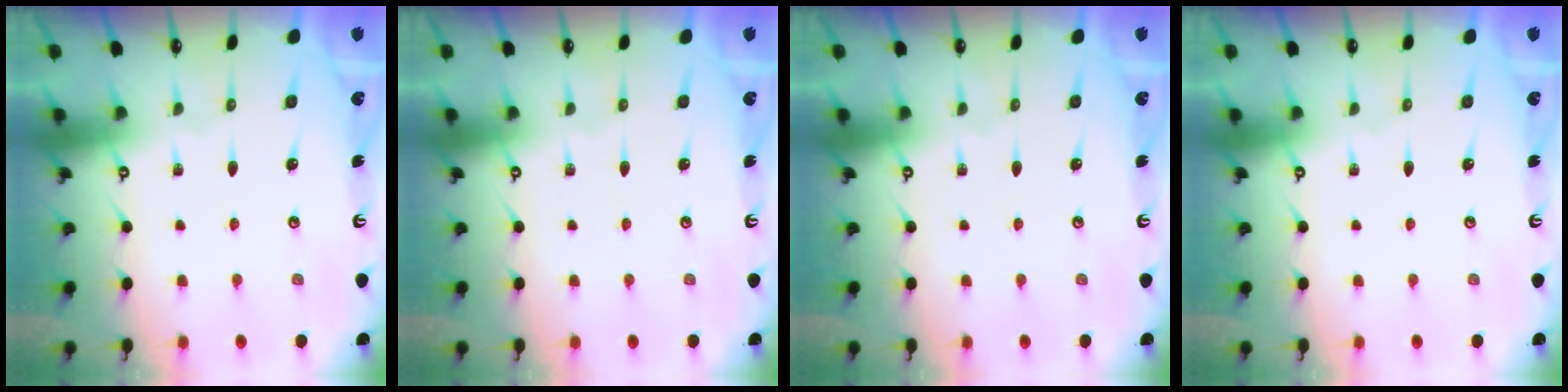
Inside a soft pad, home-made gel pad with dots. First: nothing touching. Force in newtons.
{"total": 0.0}
{"total": 0.0}
{"total": 0.0}